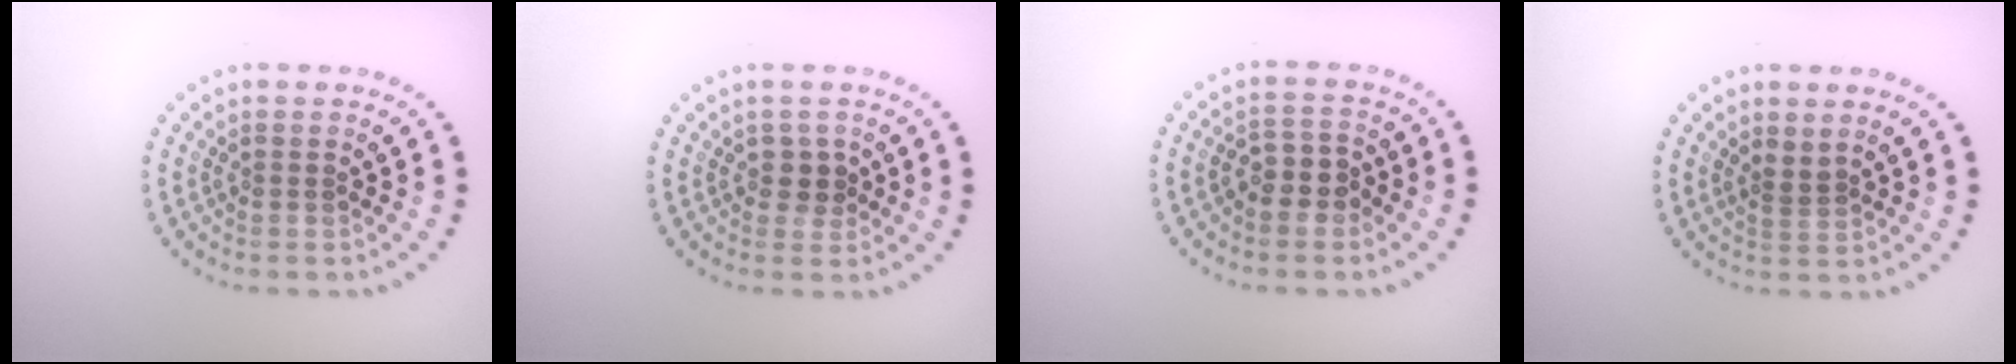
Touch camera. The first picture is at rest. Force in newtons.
{"total": 1.7, "press": 1.4, "slide": 1.0}
{"total": 2.5, "press": 2.3, "slide": 1.1}
{"total": 1.1, "press": 0.6, "slide": 0.9}